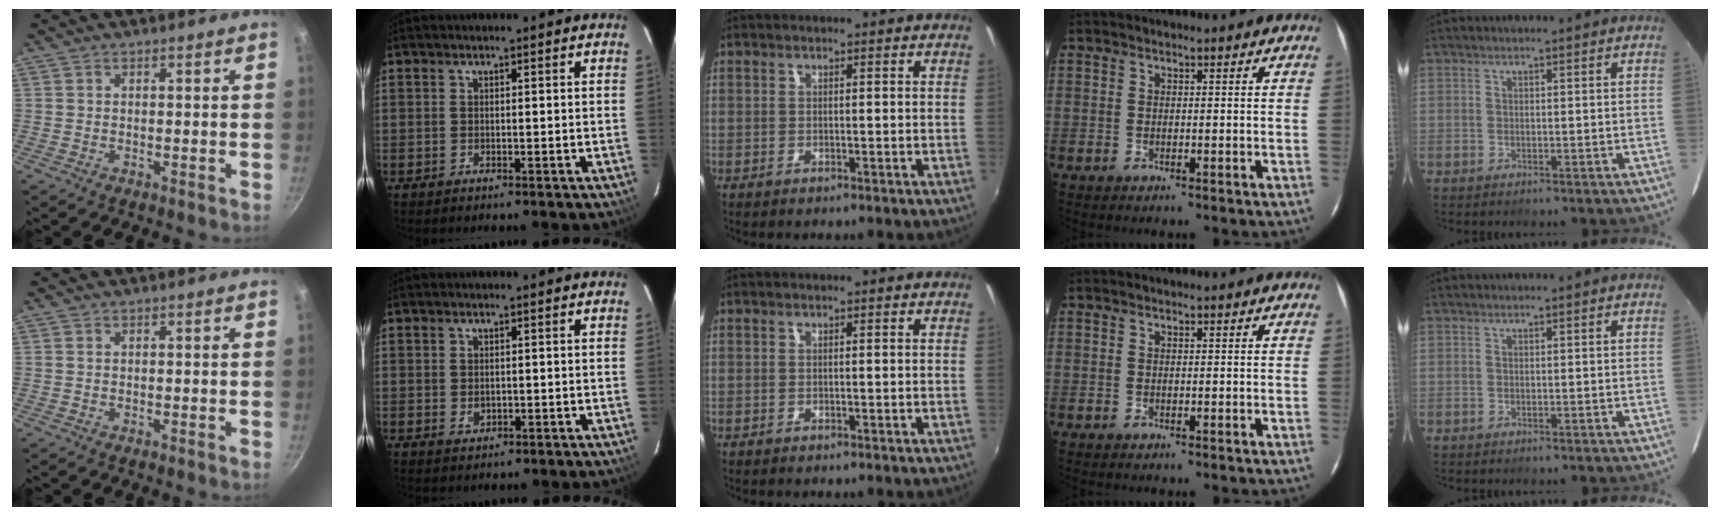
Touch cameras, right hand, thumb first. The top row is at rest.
{"index": {"total": 1.9, "force": [-0.3, 1.5, 1.1], "torque": [-0.018, 0.000, -0.002]}}